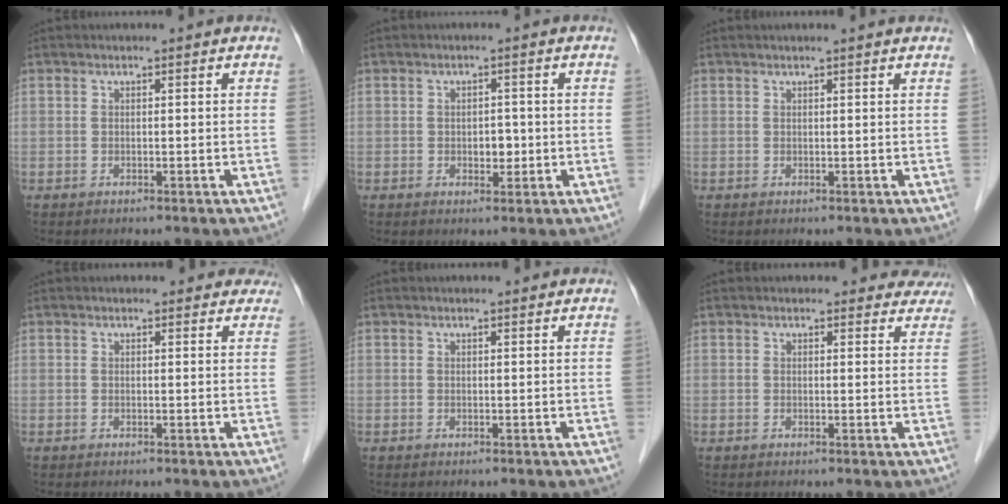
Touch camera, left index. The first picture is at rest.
{"total": 2.3, "force": [-0.4, 1.5, 1.7], "torque": [-0.023, 0.002, -0.002]}
{"total": 1.6, "force": [1.5, -0.2, 0.6], "torque": [-0.013, 0.009, 0.021]}
{"total": 4.3, "force": [3.9, 1.7, 0.5], "torque": [0.011, 0.000, 0.025]}
{"total": 0.8, "force": [0.8, 0.2, 0.2], "torque": [-0.011, 0.003, 0.011]}
{"total": 5.6, "force": [5.1, 2.3, -0.1], "torque": [0.033, -0.009, 0.027]}